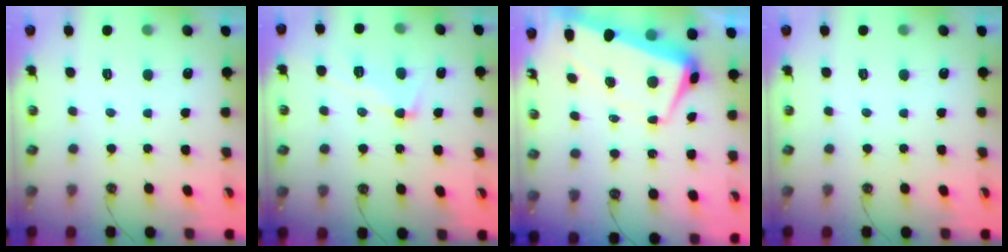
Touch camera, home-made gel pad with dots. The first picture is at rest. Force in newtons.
{"total": 2.9, "press": 2.9, "slide": 0.4}
{"total": 2.8, "press": 2.3, "slide": 1.6}
{"total": 0.0}